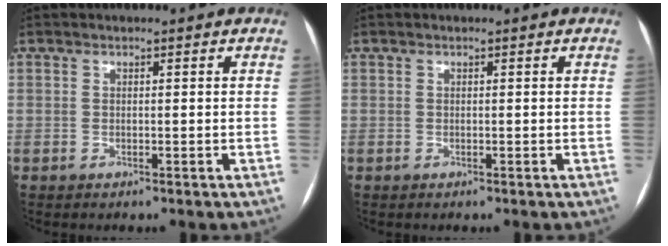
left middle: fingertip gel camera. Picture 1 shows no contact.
{"total": 0.0}